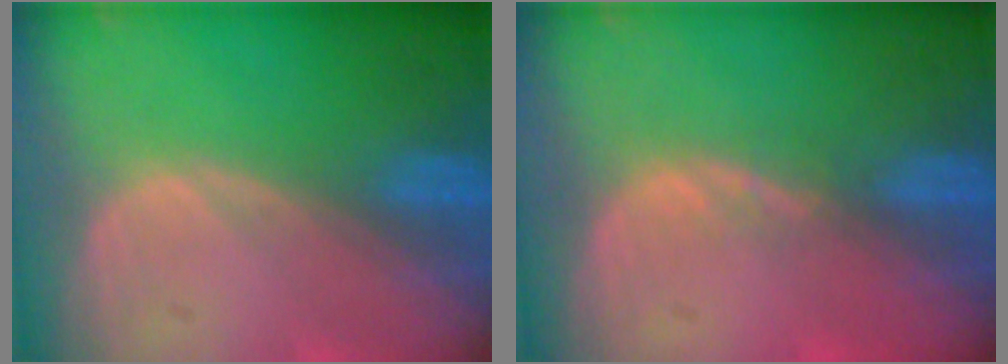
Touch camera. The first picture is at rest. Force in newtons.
{"total": 1.5, "press": 1.2, "slide": 0.8}